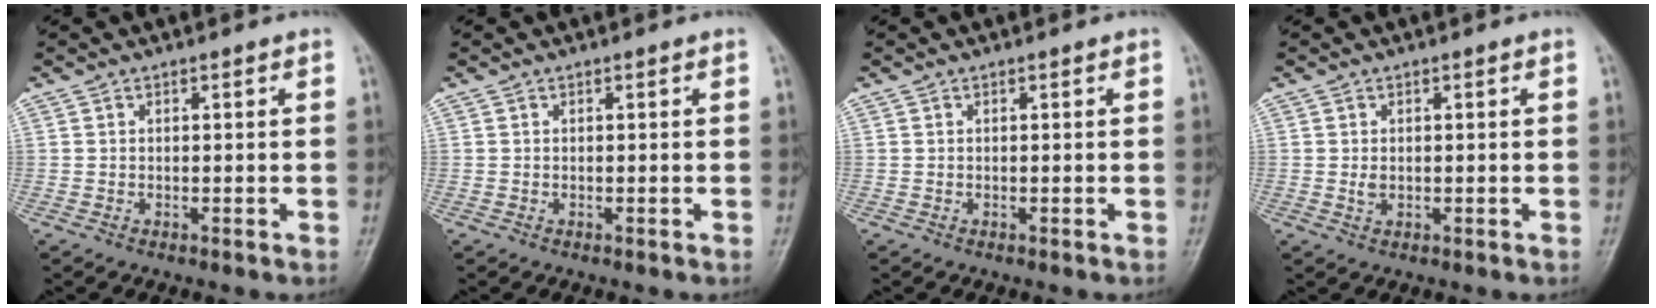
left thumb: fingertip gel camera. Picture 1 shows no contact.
{"total": 0.0}
{"total": 0.0}
{"total": 1.6, "force": [0.1, 1.1, 1.2], "torque": [-0.019, -0.002, 0.003]}